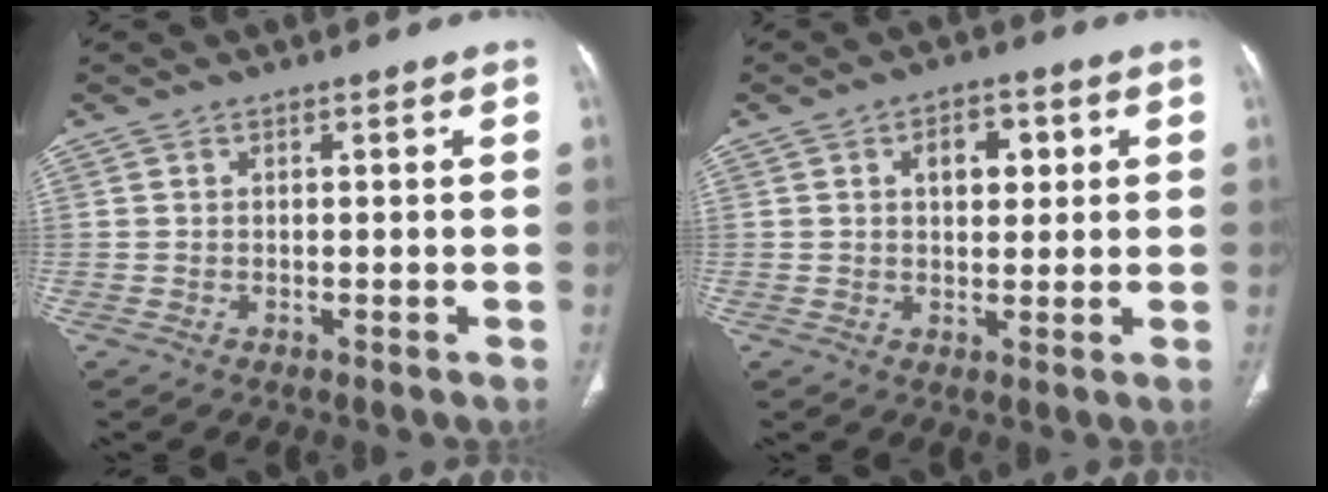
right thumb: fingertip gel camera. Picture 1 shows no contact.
{"total": 6.1, "force": [1.8, 3.8, 4.5], "torque": [-0.041, 0.000, 0.025]}